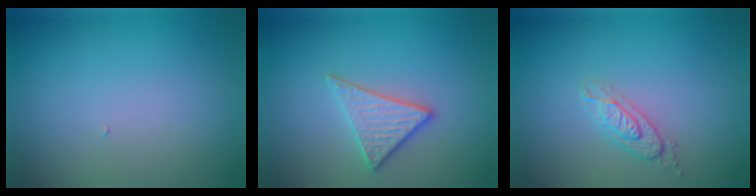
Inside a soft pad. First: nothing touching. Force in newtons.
{"total": 2.8, "press": 2.6, "slide": 1.1}
{"total": 2.1, "press": 1.9, "slide": 0.8}